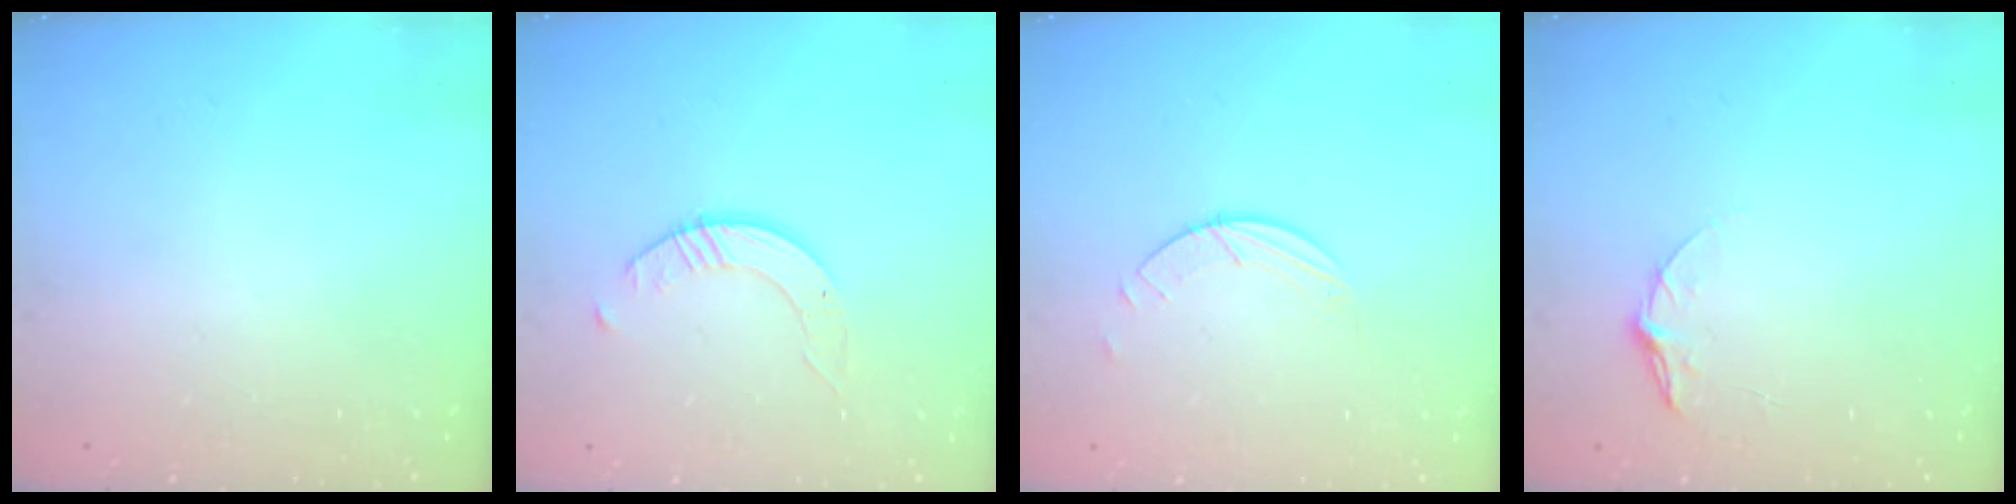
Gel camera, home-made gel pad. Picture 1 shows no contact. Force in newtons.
{"total": 2.4, "press": 2.4, "slide": 0.3}
{"total": 1.7, "press": 1.7, "slide": 0.2}
{"total": 5.8, "press": 5.8, "slide": 0.5}